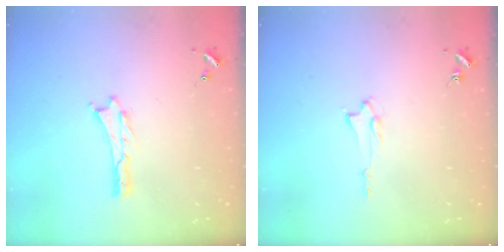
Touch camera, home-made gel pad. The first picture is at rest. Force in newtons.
{"total": 1.3, "press": 1.3, "slide": 0.2}